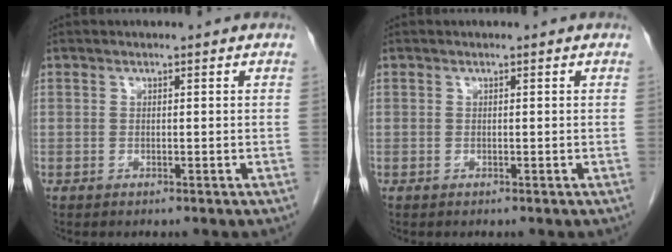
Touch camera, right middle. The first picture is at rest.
{"total": 0.0}